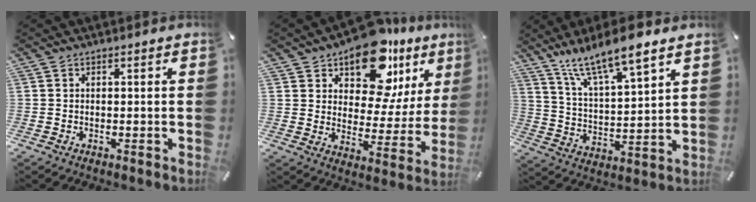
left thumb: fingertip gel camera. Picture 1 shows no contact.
{"total": 16.4, "force": [11.6, 8.6, 7.9], "torque": [-0.126, -0.085, 0.204]}
{"total": 11.9, "force": [10.5, 1.6, 5.3], "torque": [-0.122, -0.064, 0.185]}